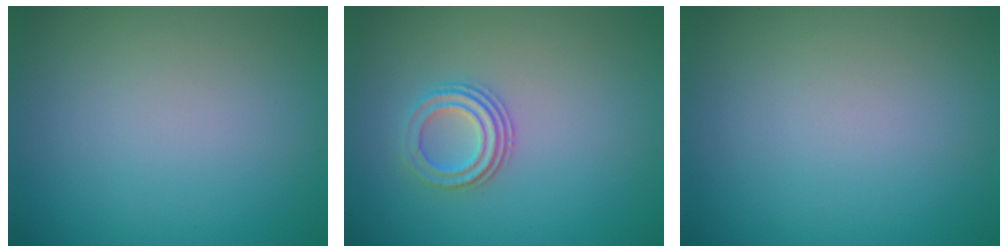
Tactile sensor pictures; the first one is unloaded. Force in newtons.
{"total": 2.8, "press": 2.2, "slide": 1.7}
{"total": 0.0}